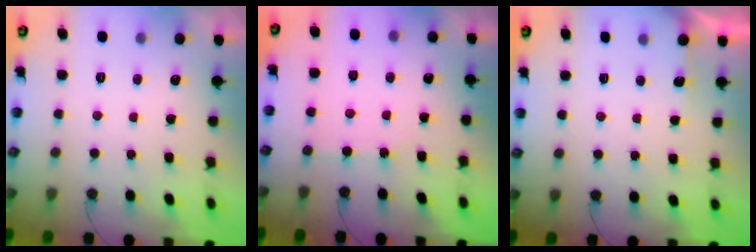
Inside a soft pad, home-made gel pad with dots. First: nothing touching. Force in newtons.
{"total": 2.9, "press": 2.9, "slide": 0.5}
{"total": 2.9, "press": 2.9, "slide": 0.4}